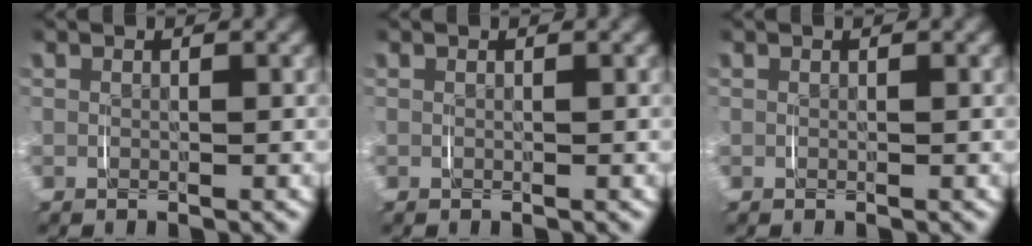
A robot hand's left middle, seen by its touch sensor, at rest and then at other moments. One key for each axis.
{"total": 0.0}
{"total": 0.0}